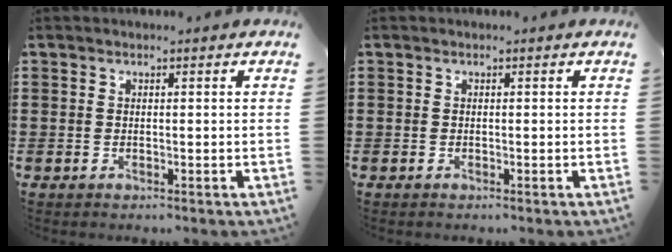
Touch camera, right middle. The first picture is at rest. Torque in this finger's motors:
{"motor_torque": [-0.99, 0.49, 0.03, 0.01]}